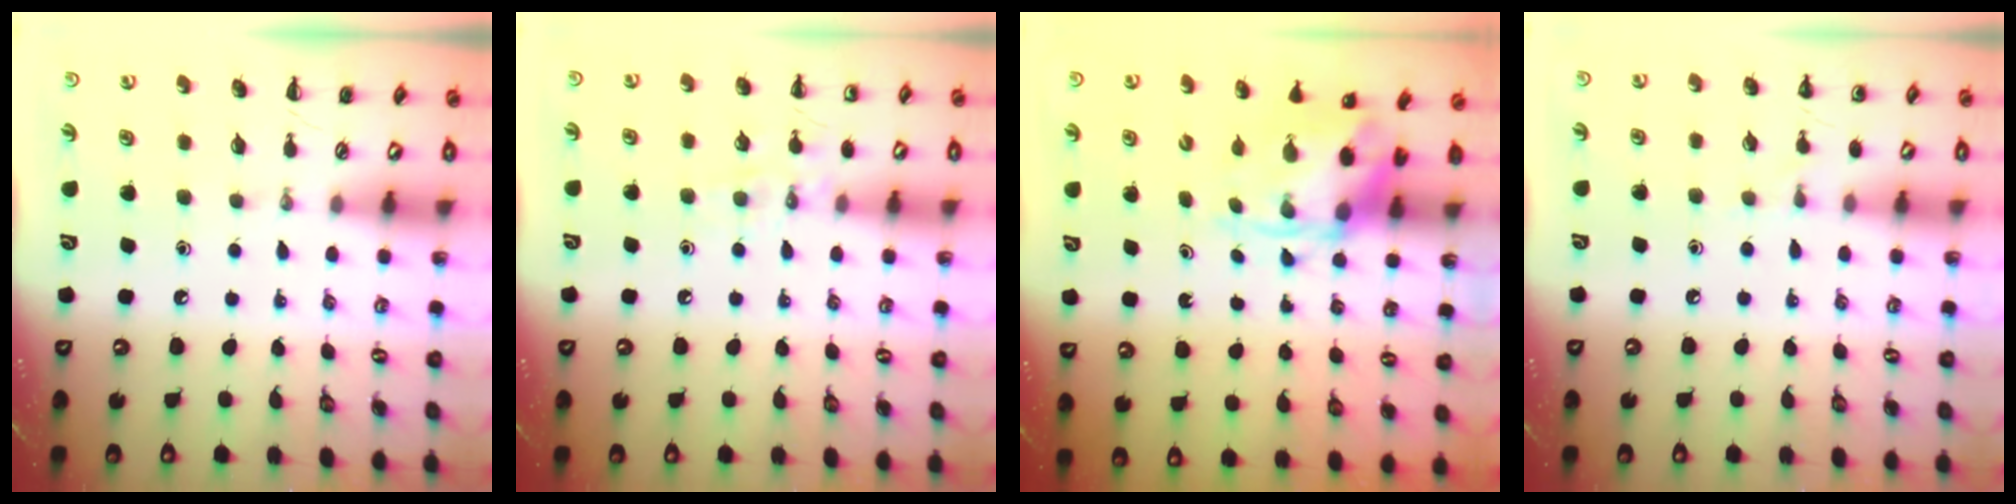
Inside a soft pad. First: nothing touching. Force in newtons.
{"total": 7.7, "press": 7.6, "slide": 1.5}
{"total": 6.6, "press": 6.4, "slide": 1.4}
{"total": 6.2, "press": 6.0, "slide": 1.9}